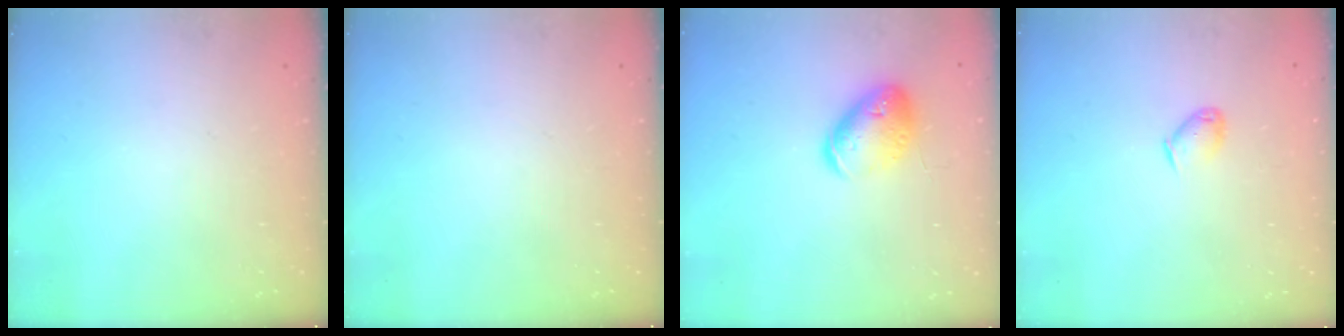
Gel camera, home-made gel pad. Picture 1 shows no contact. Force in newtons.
{"total": 0.0}
{"total": 13.8, "press": 13.7, "slide": 2.1}
{"total": 4.4, "press": 4.3, "slide": 0.9}